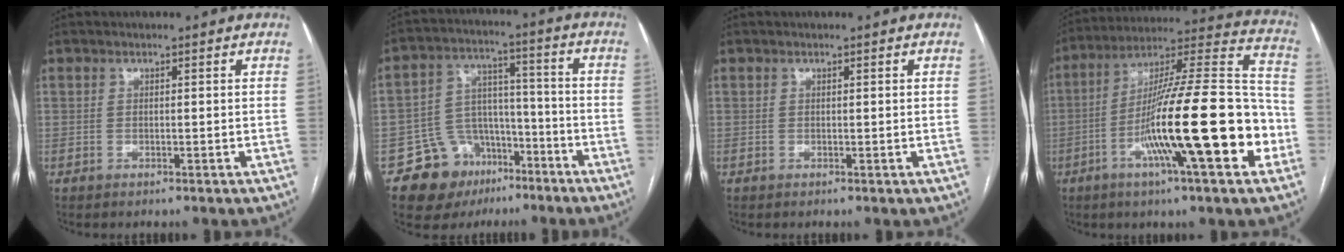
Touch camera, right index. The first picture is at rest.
{"total": 11.5, "force": [-6.9, 8.6, 3.4], "torque": [-0.050, 0.054, -0.100]}
{"total": 0.0}
{"total": 23.4, "force": [-7.1, 1.8, 22.2], "torque": [-0.333, 0.000, -0.120]}